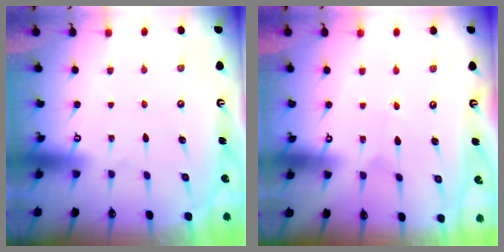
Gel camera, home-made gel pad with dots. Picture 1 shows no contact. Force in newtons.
{"total": 2.2, "press": 2.2, "slide": 0.2}